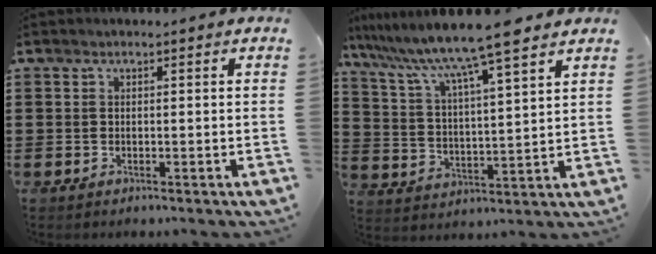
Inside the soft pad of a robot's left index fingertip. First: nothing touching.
{"total": 9.4, "force": [8.0, -0.3, 4.9], "torque": [-0.126, -0.047, 0.129]}